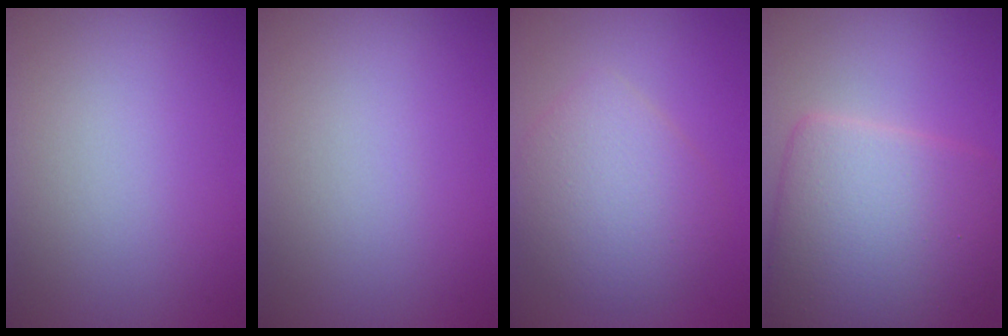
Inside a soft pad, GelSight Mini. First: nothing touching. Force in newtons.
{"total": 0.0}
{"total": 5.0, "press": 5.0, "slide": 0.1}
{"total": 9.1, "press": 9.1, "slide": 0.2}